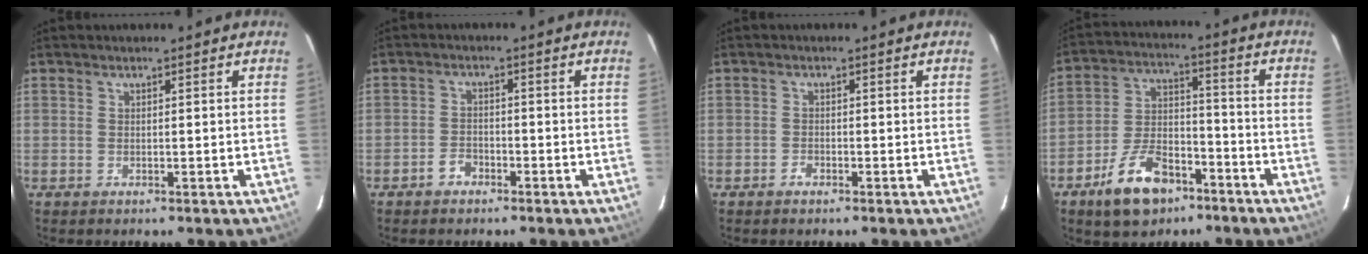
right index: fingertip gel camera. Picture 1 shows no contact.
{"total": 2.9, "force": [-2.1, 1.8, 0.9], "torque": [-0.022, 0.007, -0.035]}
{"total": 1.3, "force": [-1.0, 0.7, 0.4], "torque": [-0.007, 0.001, -0.019]}
{"total": 12.8, "force": [-8.0, 6.8, 7.2], "torque": [-0.152, 0.018, -0.128]}